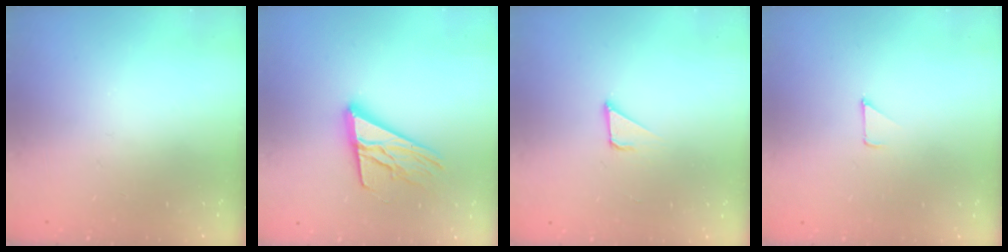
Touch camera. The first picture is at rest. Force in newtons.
{"total": 15.9, "press": 15.6, "slide": 2.7}
{"total": 2.1, "press": 2.1, "slide": 0.1}
{"total": 2.9, "press": 2.8, "slide": 0.3}